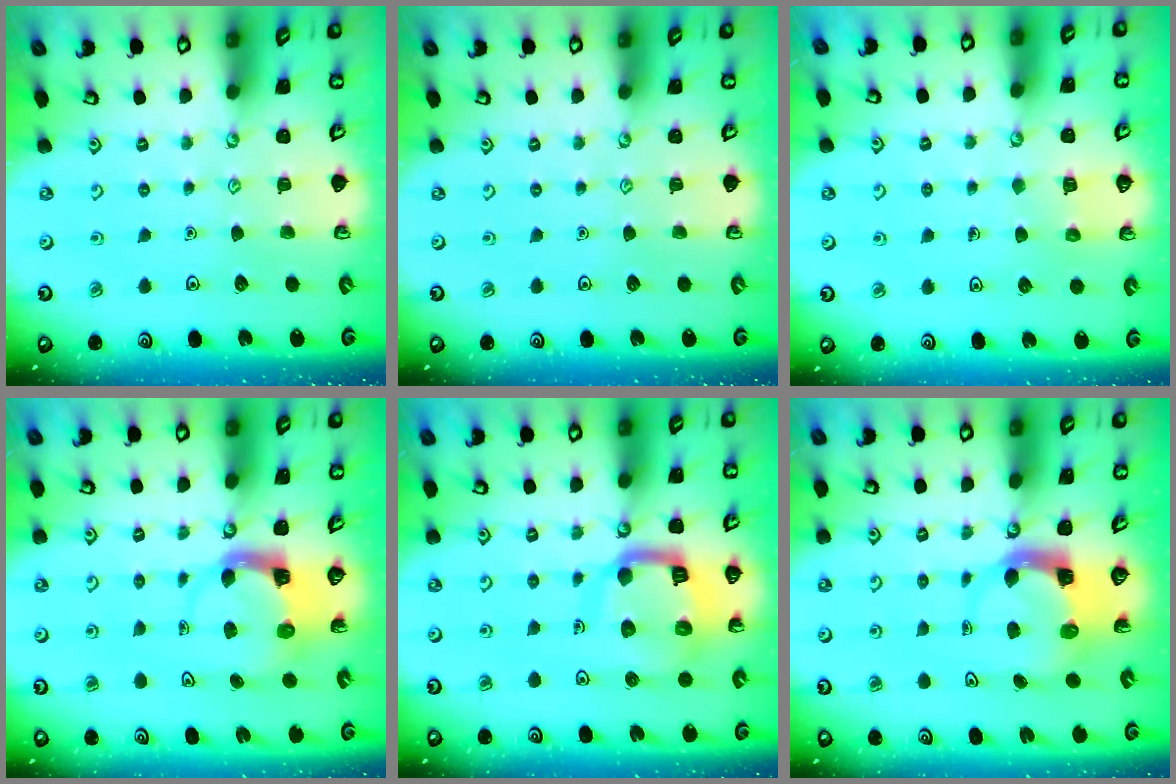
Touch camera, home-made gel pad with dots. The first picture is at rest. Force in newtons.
{"total": 0.0}
{"total": 3.8, "press": 3.8, "slide": 0.4}
{"total": 3.7, "press": 3.7, "slide": 0.6}
{"total": 13.2, "press": 13.1, "slide": 1.7}
{"total": 3.8, "press": 3.8, "slide": 0.6}